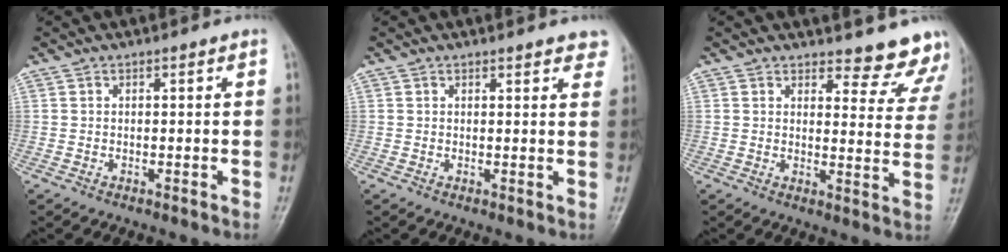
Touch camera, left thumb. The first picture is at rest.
{"total": 4.5, "force": [3.8, 1.5, 1.9], "torque": [0.003, -0.010, 0.035]}
{"total": 10.5, "force": [10.0, 3.1, 0.9], "torque": [0.036, -0.089, 0.094]}